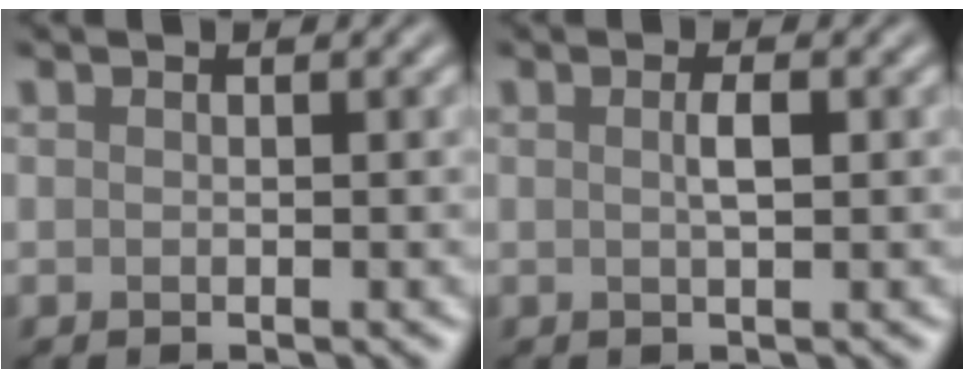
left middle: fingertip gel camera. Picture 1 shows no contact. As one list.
[{"total": 1.5, "force": [0.2, 0.2, 1.5], "torque": [-0.027, 0.004, 0.002]}]